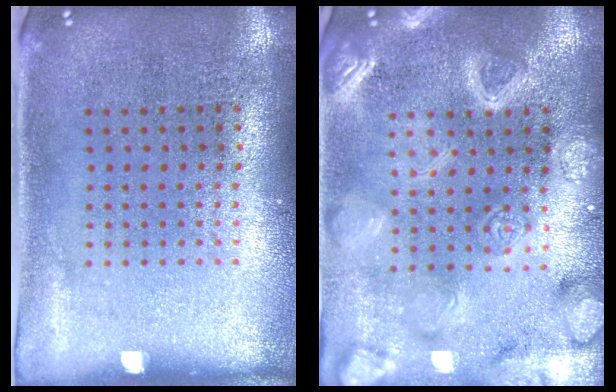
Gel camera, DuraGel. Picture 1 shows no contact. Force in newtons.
{"total": 4.0, "press": 4.0, "slide": 0.5}